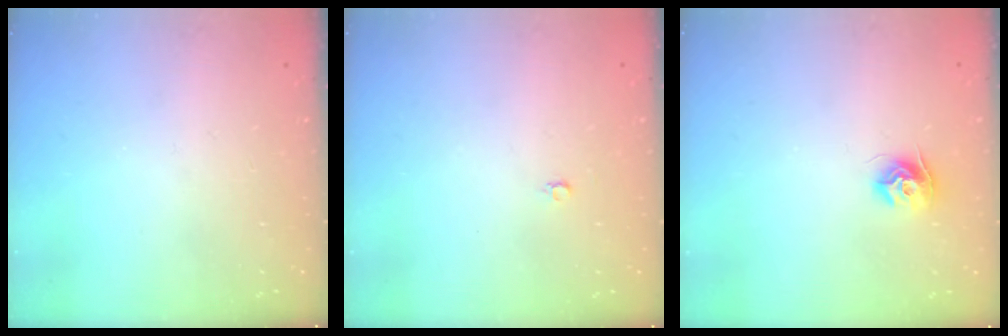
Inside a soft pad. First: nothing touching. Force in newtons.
{"total": 2.2, "press": 2.2, "slide": 0.2}
{"total": 8.8, "press": 8.8, "slide": 0.2}